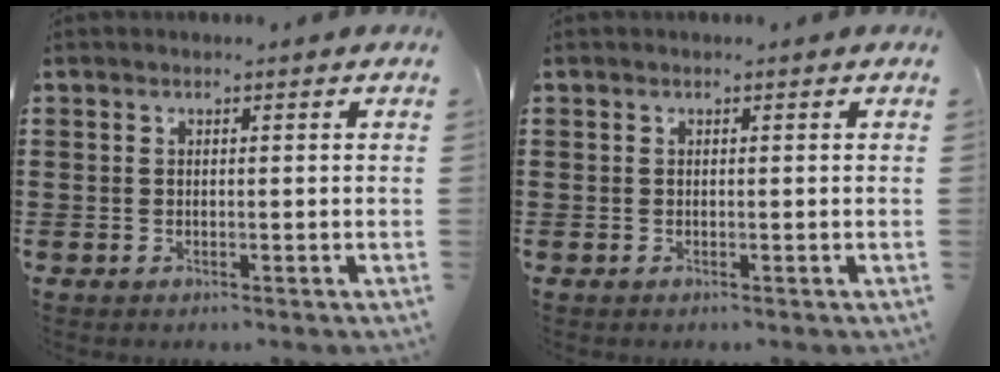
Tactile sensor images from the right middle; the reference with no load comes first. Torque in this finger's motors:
{"motor_torque": [0.02, -0.04, -0.02, -0.01]}